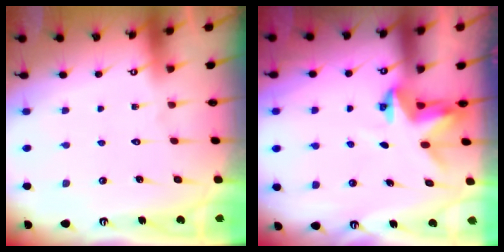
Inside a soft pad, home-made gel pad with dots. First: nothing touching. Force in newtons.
{"total": 3.4, "press": 3.4, "slide": 0.2}